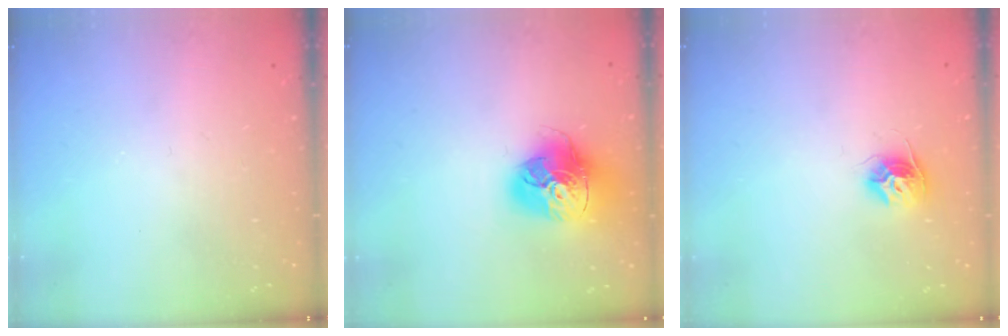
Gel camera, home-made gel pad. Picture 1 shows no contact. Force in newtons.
{"total": 18.6, "press": 18.5, "slide": 1.9}
{"total": 9.6, "press": 9.6, "slide": 0.6}